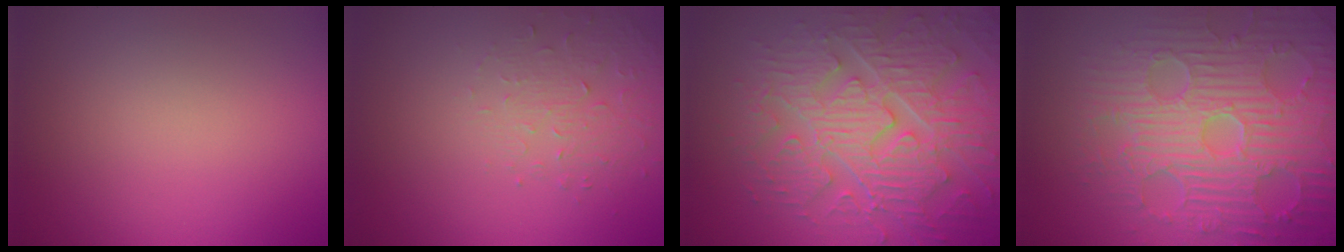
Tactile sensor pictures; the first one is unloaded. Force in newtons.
{"total": 1.6, "press": 1.1, "slide": 1.2}
{"total": 8.6, "press": 6.5, "slide": 5.6}
{"total": 9.3, "press": 6.7, "slide": 6.4}